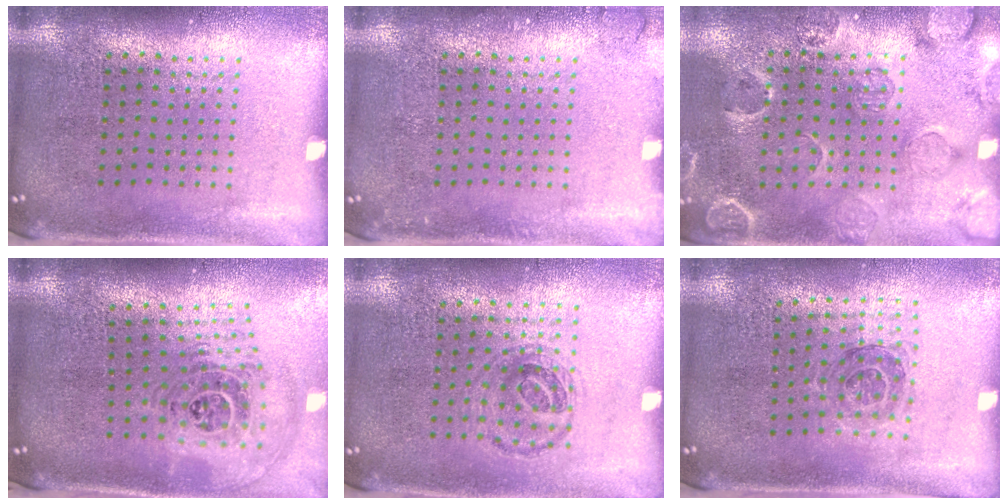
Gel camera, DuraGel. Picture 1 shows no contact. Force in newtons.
{"total": 1.0, "press": 1.0, "slide": 0.1}
{"total": 2.5, "press": 1.8, "slide": 1.8}
{"total": 1.7, "press": 1.4, "slide": 0.9}
{"total": 1.0, "press": 0.9, "slide": 0.3}
{"total": 1.0, "press": 1.0, "slide": 0.1}